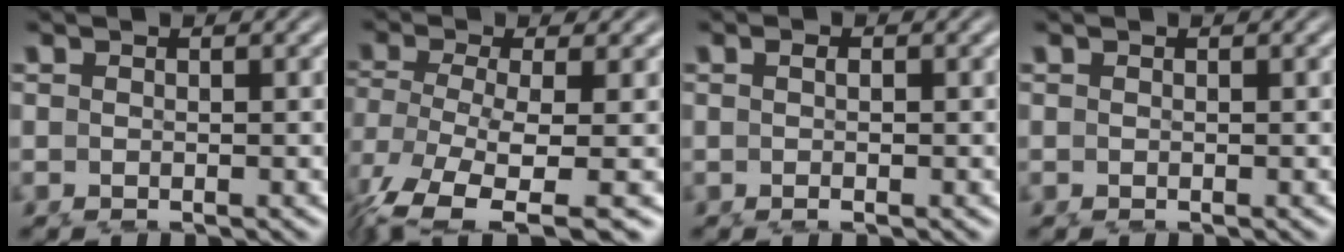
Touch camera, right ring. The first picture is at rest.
{"total": 11.4, "force": [-8.1, 5.2, 6.0], "torque": [-0.158, -0.086, -0.089]}
{"total": 0.8, "force": [-0.3, -0.3, 0.7], "torque": [-0.004, -0.002, -0.001]}
{"total": 0.0}